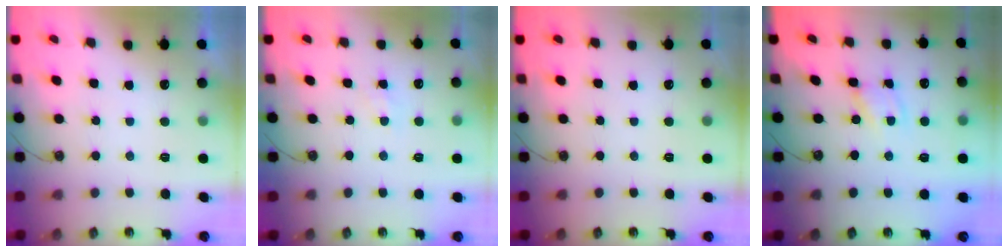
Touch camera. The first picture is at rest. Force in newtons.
{"total": 5.8, "press": 5.8, "slide": 0.7}
{"total": 0.0}
{"total": 2.5, "press": 2.5, "slide": 0.1}